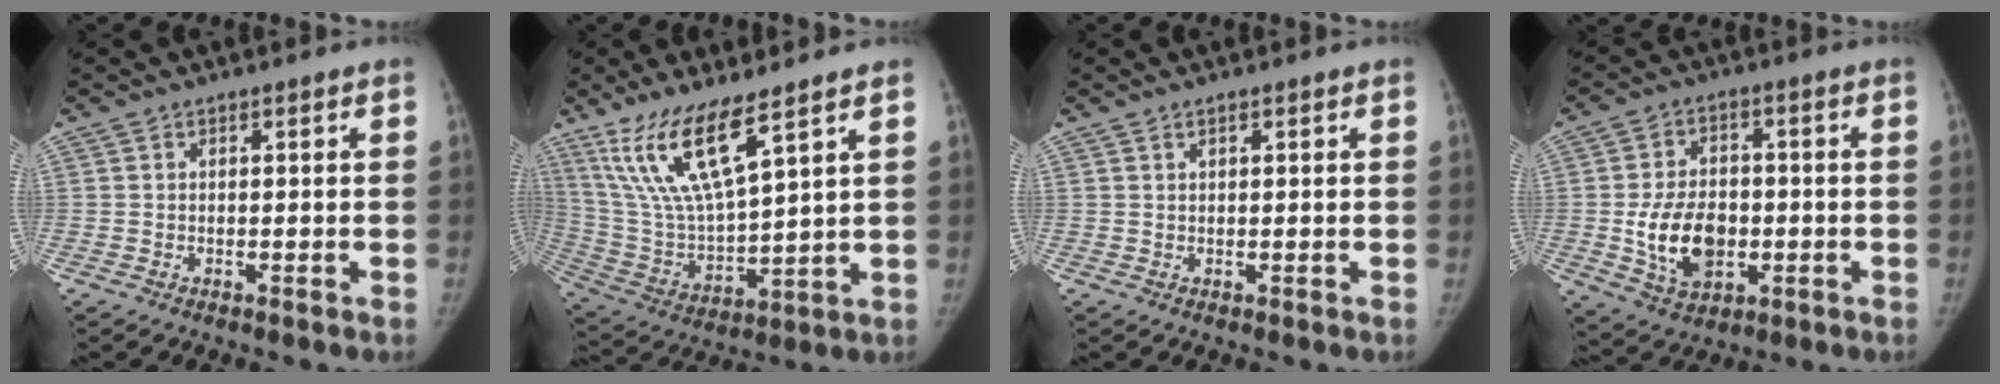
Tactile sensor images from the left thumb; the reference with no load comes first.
{"total": 15.6, "force": [9.6, 3.7, 11.8], "torque": [-0.235, -0.046, 0.205]}
{"total": 0.9, "force": [0.6, 0.3, 0.6], "torque": [-0.010, 0.000, 0.011]}
{"total": 12.1, "force": [-1.9, 8.3, 8.7], "torque": [-0.129, 0.005, -0.022]}